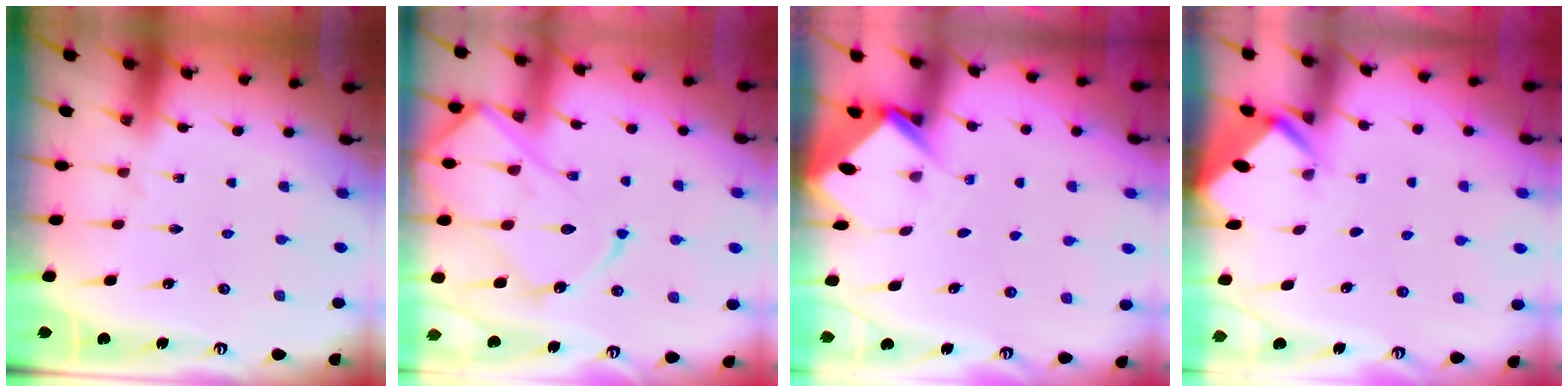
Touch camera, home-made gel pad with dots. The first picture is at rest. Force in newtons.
{"total": 16.0, "press": 16.0, "slide": 1.4}
{"total": 3.6, "press": 3.6, "slide": 0.3}
{"total": 2.9, "press": 2.9, "slide": 0.3}